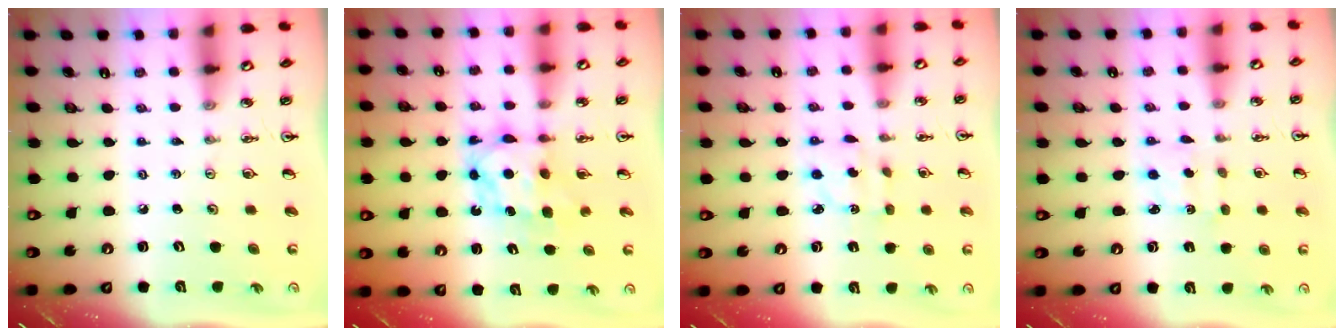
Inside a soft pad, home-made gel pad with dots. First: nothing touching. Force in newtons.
{"total": 6.4, "press": 6.4, "slide": 0.5}
{"total": 2.7, "press": 2.7, "slide": 0.2}
{"total": 1.7, "press": 1.5, "slide": 0.7}